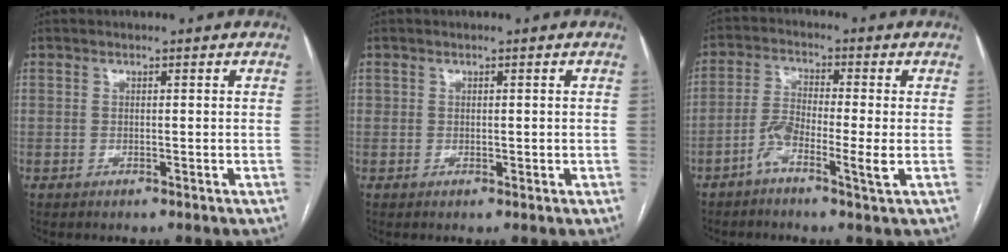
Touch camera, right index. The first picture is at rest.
{"total": 1.0, "force": [0.1, 0.9, 0.5], "torque": [-0.006, 0.001, 0.005]}
{"total": 5.9, "force": [-2.4, 0.6, 5.4], "torque": [-0.111, 0.005, -0.048]}